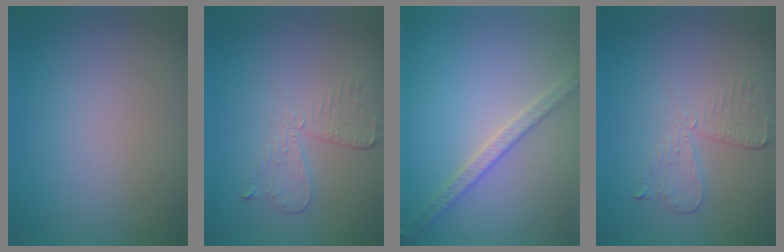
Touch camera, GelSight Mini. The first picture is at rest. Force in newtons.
{"total": 2.9, "press": 2.5, "slide": 1.5}
{"total": 2.9, "press": 2.8, "slide": 0.6}
{"total": 2.9, "press": 2.5, "slide": 1.5}